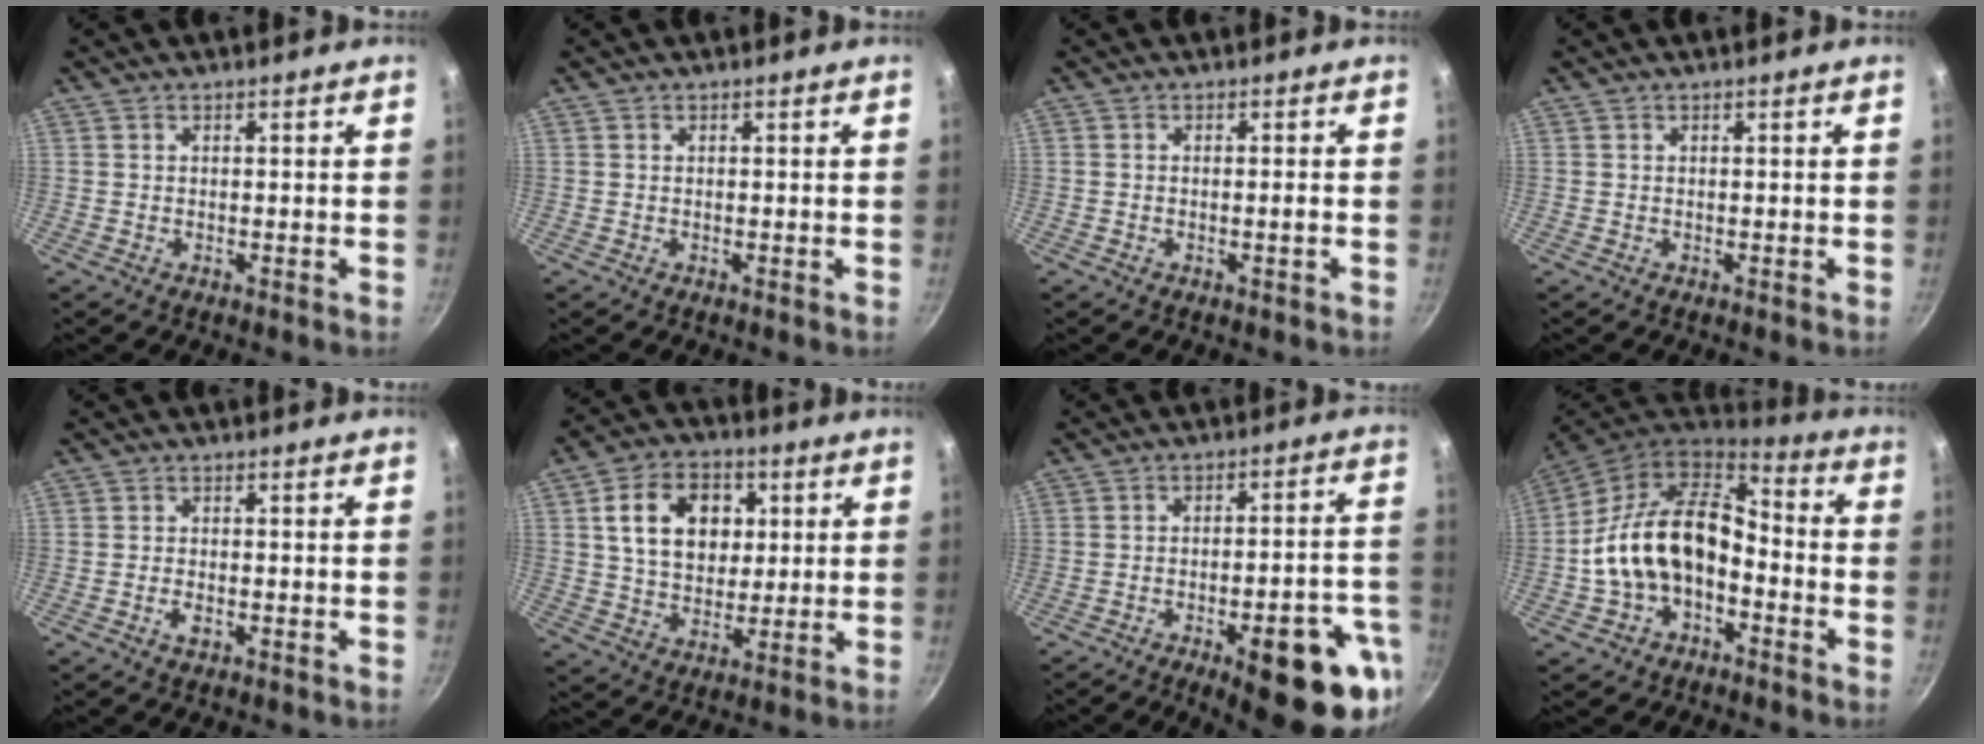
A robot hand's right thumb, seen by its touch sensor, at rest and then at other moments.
{"total": 0.0}
{"total": 1.1, "force": [-0.4, -0.1, 1.1], "torque": [-0.024, 0.006, -0.006]}
{"total": 0.0}
{"total": 2.1, "force": [-0.9, 1.0, 1.7], "torque": [-0.039, 0.004, -0.019]}
{"total": 13.9, "force": [3.2, 10.2, 8.8], "torque": [-0.116, 0.004, 0.049]}
{"total": 19.0, "force": [-8.6, 5.9, 15.9], "torque": [-0.164, 0.034, -0.109]}
{"total": 16.9, "force": [-3.2, 11.2, 12.2], "torque": [-0.200, 0.055, -0.065]}